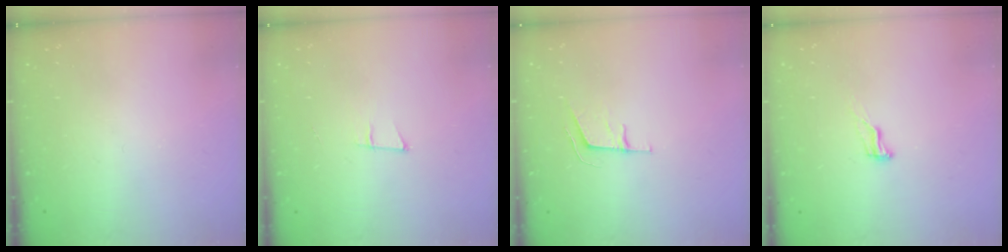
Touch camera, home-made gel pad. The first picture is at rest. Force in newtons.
{"total": 5.7, "press": 4.9, "slide": 2.8}
{"total": 6.1, "press": 5.5, "slide": 2.7}
{"total": 5.5, "press": 5.4, "slide": 0.5}